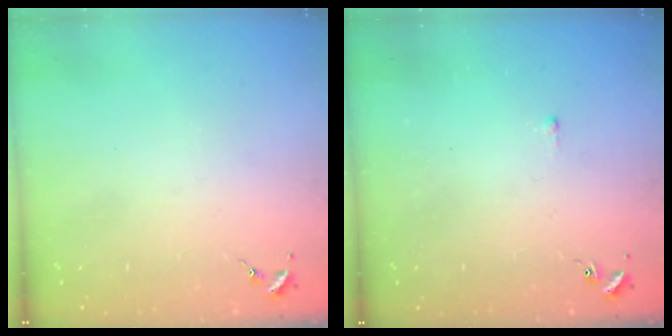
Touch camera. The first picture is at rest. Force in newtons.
{"total": 1.8, "press": 1.8, "slide": 0.3}